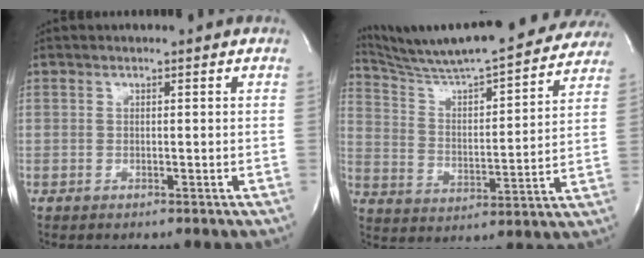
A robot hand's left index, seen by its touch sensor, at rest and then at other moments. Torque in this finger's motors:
{"motor_torque": [0.59, -0.55, 0.06, 0.09]}